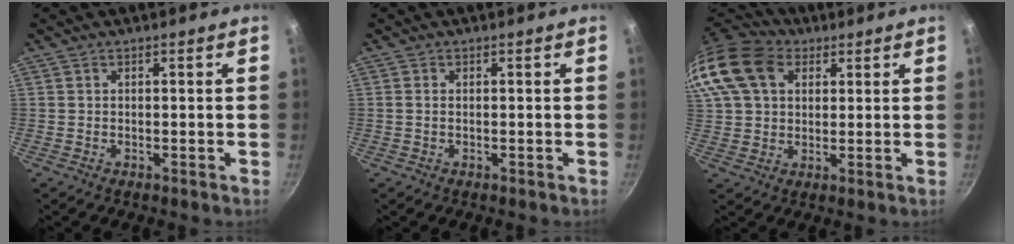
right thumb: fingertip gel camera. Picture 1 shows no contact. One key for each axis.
{"total": 0.6, "fx": 0.0, "fy": 0.4, "fz": 0.4, "tx": -0.009, "ty": 0.003, "tz": -0.002}
{"total": 19.0, "fx": 6.9, "fy": 14.1, "fz": 10.8, "tx": -0.237, "ty": 0.029, "tz": 0.117}